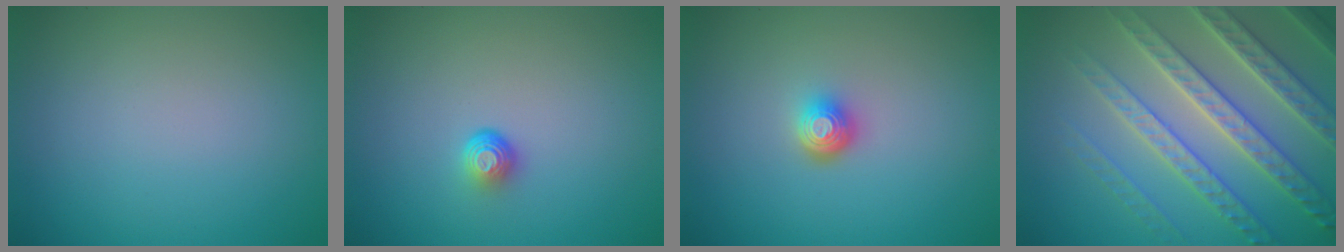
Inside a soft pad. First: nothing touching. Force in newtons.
{"total": 1.7, "press": 1.1, "slide": 1.3}
{"total": 1.9, "press": 1.4, "slide": 1.3}
{"total": 7.1, "press": 6.9, "slide": 1.7}